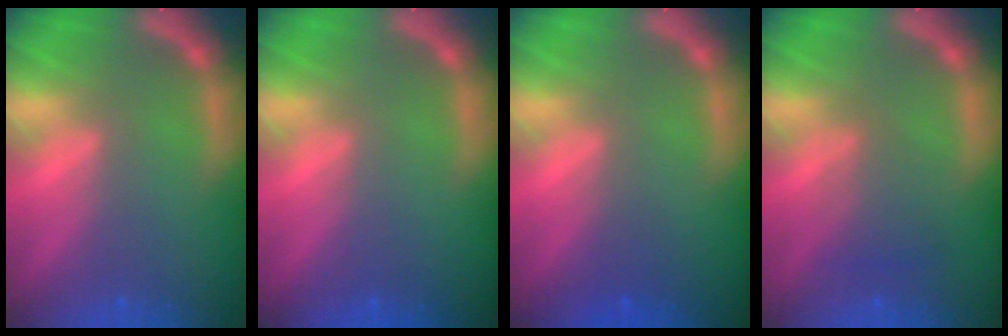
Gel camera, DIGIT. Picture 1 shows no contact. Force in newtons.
{"total": 0.0}
{"total": 1.0}
{"total": 2.5}